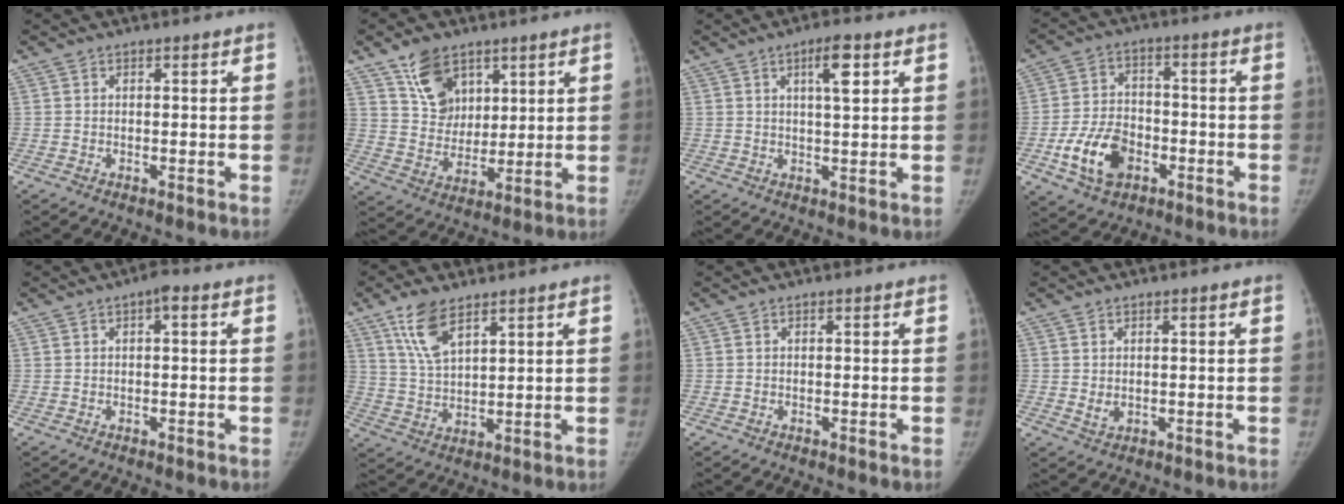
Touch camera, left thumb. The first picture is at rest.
{"total": 10.2, "force": [6.1, 6.9, 4.5], "torque": [-0.052, -0.037, 0.118]}
{"total": 5.4, "force": [2.3, 1.3, 4.7], "torque": [-0.072, -0.005, 0.037]}
{"total": 11.5, "force": [-4.4, 7.9, 7.2], "torque": [-0.113, 0.020, -0.077]}
{"total": 1.9, "force": [0.5, 0.7, 1.7], "torque": [-0.023, 0.005, 0.001]}
{"total": 8.6, "force": [5.4, 3.6, 5.6], "torque": [-0.101, -0.023, 0.111]}
{"total": 0.0}
{"total": 1.9, "force": [0.2, 1.4, 1.3], "torque": [-0.019, -0.006, 0.011]}